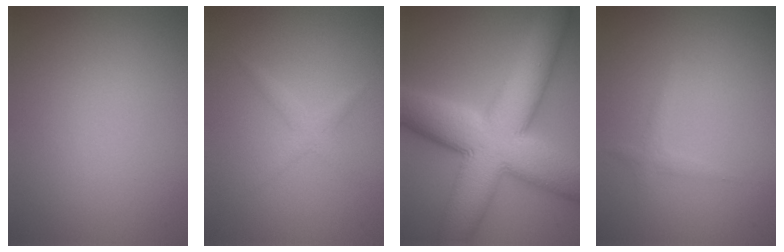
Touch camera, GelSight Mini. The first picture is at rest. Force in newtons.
{"total": 1.3, "press": 1.3, "slide": 0.1}
{"total": 14.0, "press": 14.0, "slide": 0.5}
{"total": 1.0, "press": 1.0, "slide": 0.0}